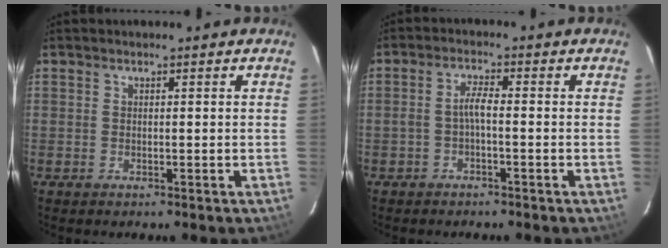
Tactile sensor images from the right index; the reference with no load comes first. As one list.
[{"total": 2.5, "force": [-1.0, 0.3, 2.3], "torque": [-0.049, 0.007, -0.019]}]